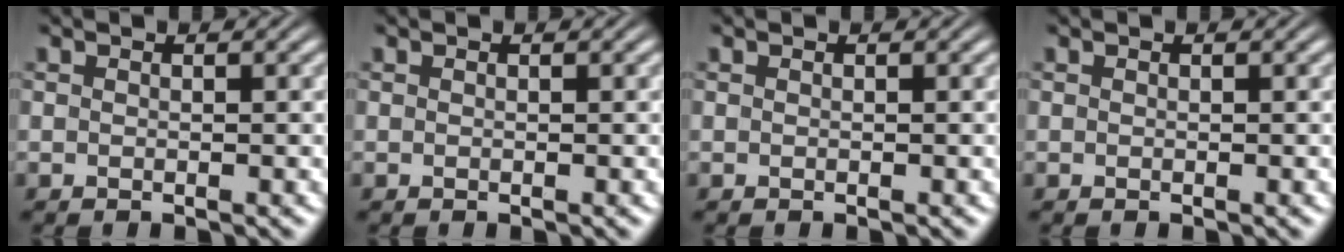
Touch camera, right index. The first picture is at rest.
{"total": 0.0}
{"total": 0.0}
{"total": 0.0}